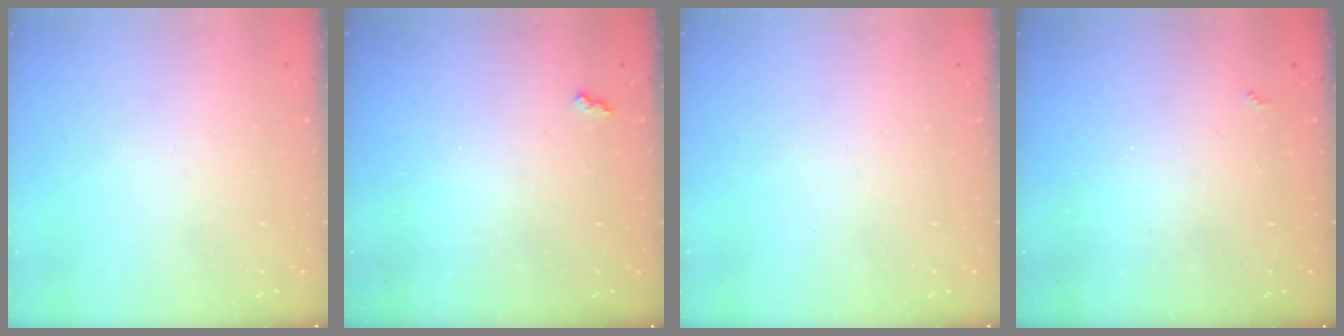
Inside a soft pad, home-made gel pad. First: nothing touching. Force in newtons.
{"total": 2.4, "press": 2.4, "slide": 0.4}
{"total": 0.0}
{"total": 2.3, "press": 2.2, "slide": 0.4}